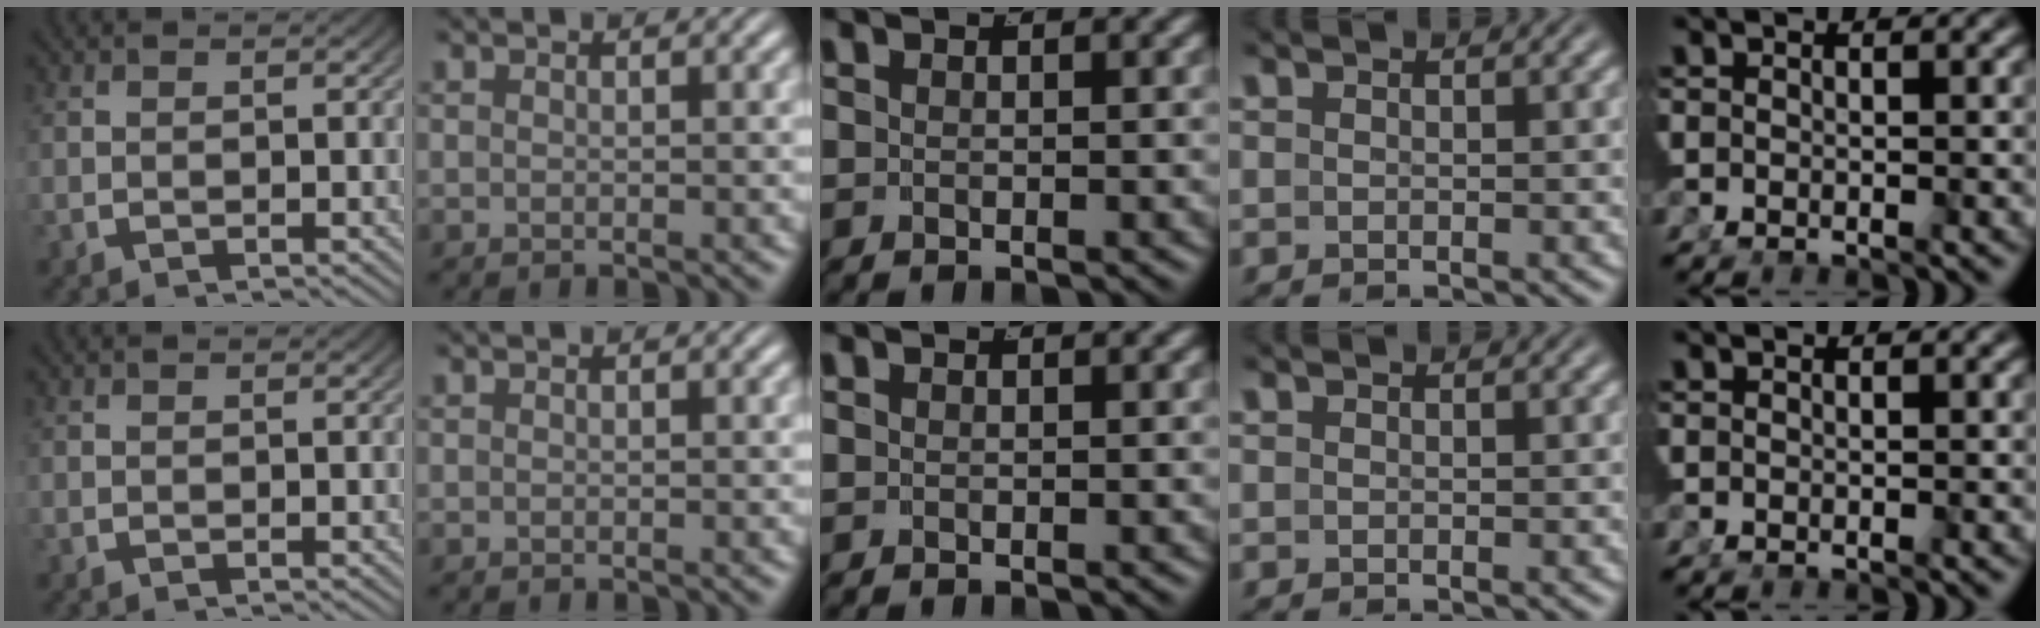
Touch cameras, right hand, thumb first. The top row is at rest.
{}